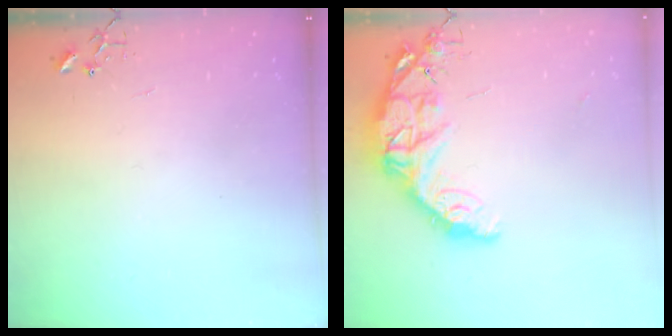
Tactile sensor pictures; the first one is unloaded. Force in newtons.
{"total": 15.2, "press": 15.2, "slide": 1.2}